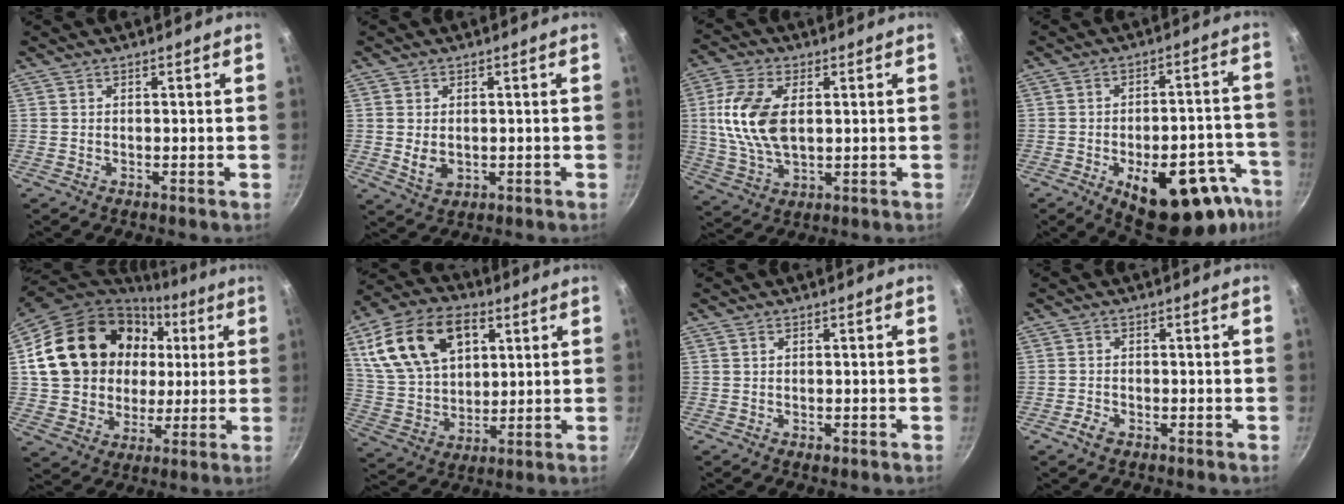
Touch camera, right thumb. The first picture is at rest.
{"total": 4.3, "force": [0.0, 3.1, 3.0], "torque": [-0.050, -0.010, 0.008]}
{"total": 12.8, "force": [1.7, 7.1, 10.5], "torque": [-0.208, 0.000, 0.032]}
{"total": 21.6, "force": [-10.8, 10.4, 15.6], "torque": [-0.135, 0.040, -0.133]}
{"total": 23.8, "force": [5.6, 19.3, 12.7], "torque": [-0.208, 0.027, 0.110]}
{"total": 20.3, "force": [7.5, 12.9, 13.8], "torque": [-0.237, -0.008, 0.140]}
{"total": 1.1, "force": [-0.2, 0.7, 0.8], "torque": [-0.008, 0.000, -0.003]}
{"total": 2.4, "force": [-1.4, 1.5, 1.3], "torque": [-0.026, 0.011, -0.027]}